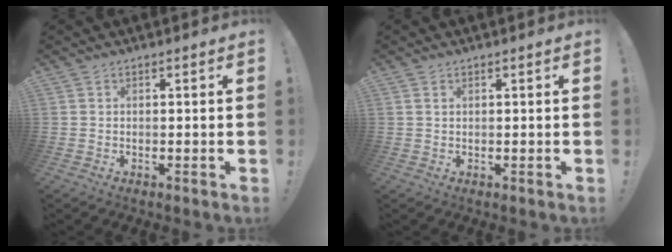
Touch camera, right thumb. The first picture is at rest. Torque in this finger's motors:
{"motor_torque": [-0.01, -0.11, -0.32, 0.10, -0.03]}